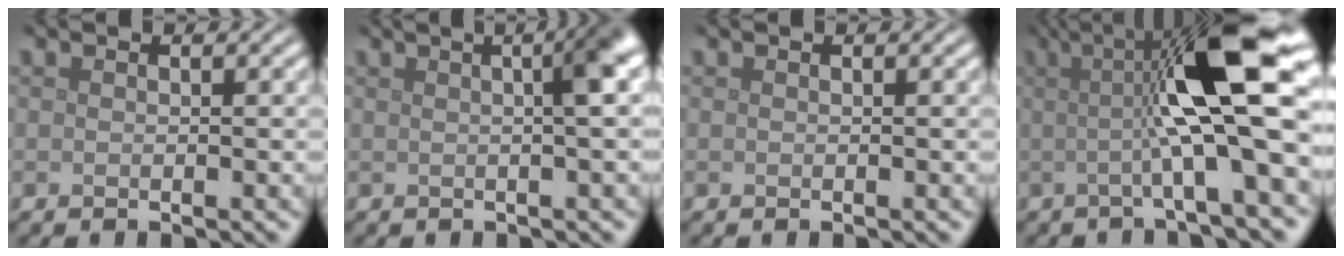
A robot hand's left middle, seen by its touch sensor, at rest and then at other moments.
{"total": 4.8, "force": [0.9, 1.5, 4.5], "torque": [-0.036, 0.025, 0.007]}
{"total": 0.0}
{"total": 11.4, "force": [1.2, 2.2, 11.1], "torque": [-0.158, 0.008, 0.011]}